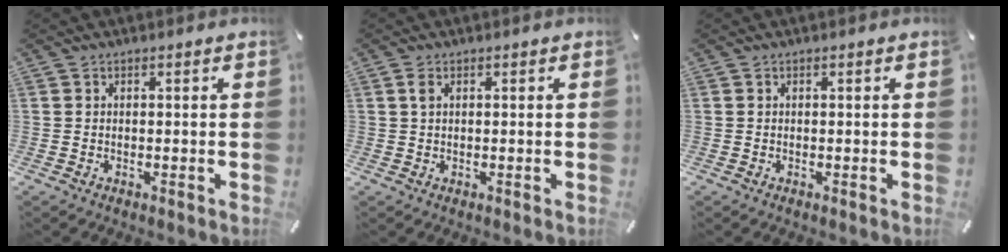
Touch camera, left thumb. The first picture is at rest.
{"total": 1.4, "force": [0.5, 0.6, 1.2], "torque": [-0.026, 0.003, 0.008]}
{"total": 0.0}